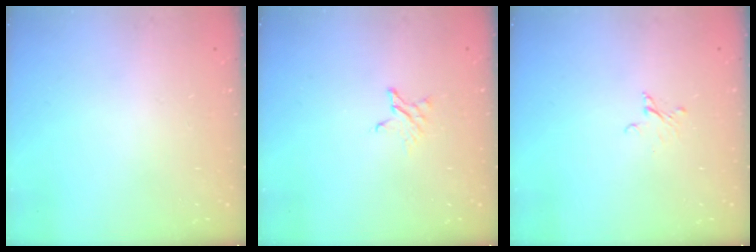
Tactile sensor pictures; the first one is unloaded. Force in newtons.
{"total": 2.4, "press": 2.4, "slide": 0.2}
{"total": 2.0, "press": 2.0, "slide": 0.1}